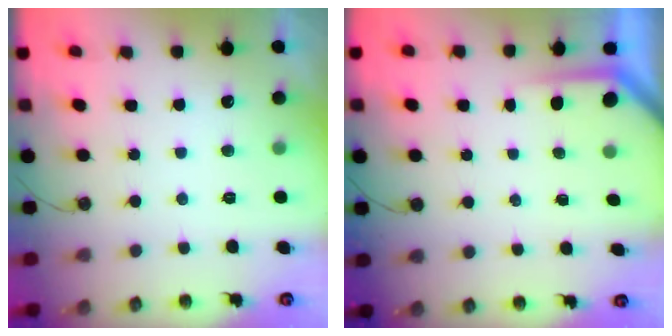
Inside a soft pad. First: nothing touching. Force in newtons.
{"total": 2.7, "press": 2.7, "slide": 0.4}